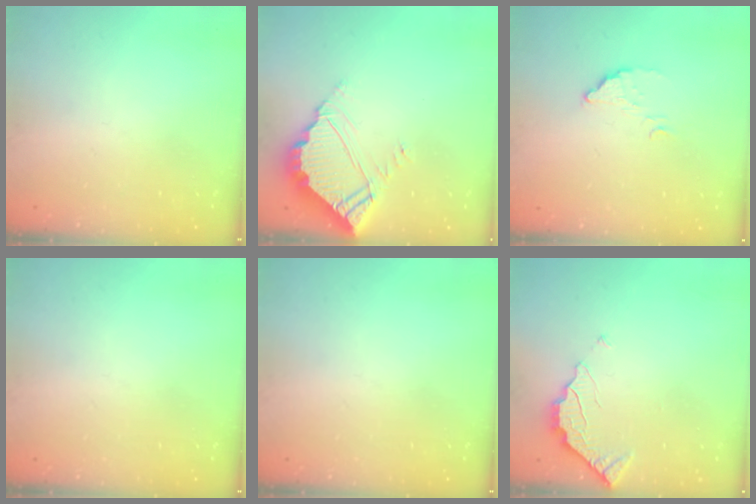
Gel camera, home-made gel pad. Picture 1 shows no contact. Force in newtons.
{"total": 6.7, "press": 6.7, "slide": 0.4}
{"total": 2.9, "press": 2.9, "slide": 0.1}
{"total": 0.0}
{"total": 0.0}
{"total": 2.3, "press": 2.3, "slide": 0.2}